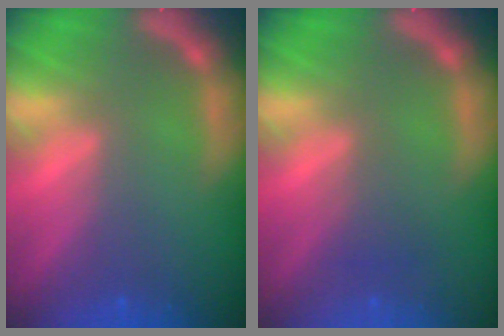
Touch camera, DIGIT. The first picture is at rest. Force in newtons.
{"total": 1.5}